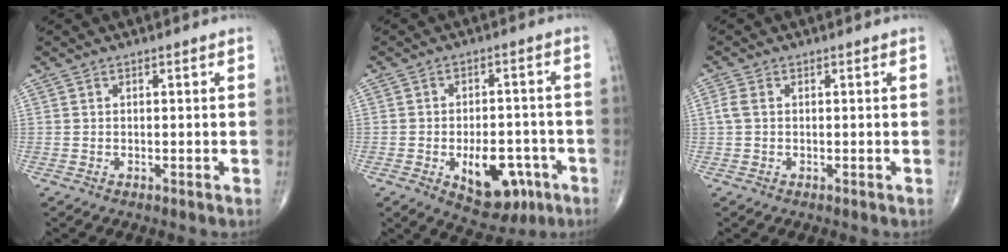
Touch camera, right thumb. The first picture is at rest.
{"total": 11.6, "force": [-4.5, 6.5, 8.5], "torque": [-0.089, 0.023, -0.051]}
{"total": 1.9, "force": [0.2, 1.2, 1.5], "torque": [-0.041, 0.003, 0.002]}